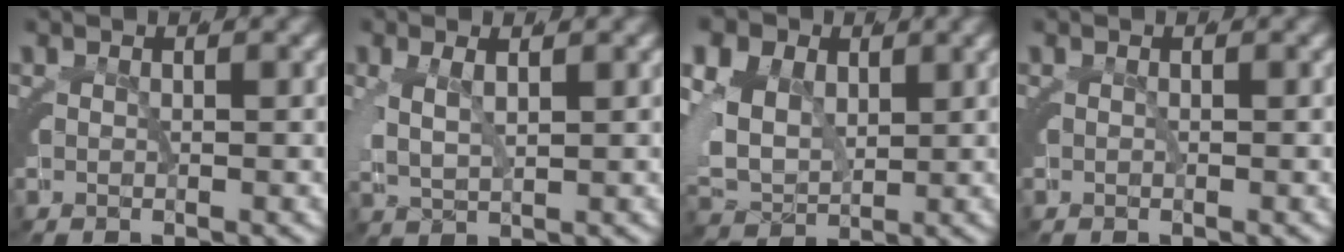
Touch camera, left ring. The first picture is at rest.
{"total": 3.2, "force": [0.5, 2.2, 2.2], "torque": [-0.059, -0.005, 0.016]}
{"total": 10.5, "force": [0.6, 9.0, 5.4], "torque": [-0.140, -0.024, 0.010]}
{"total": 0.0}